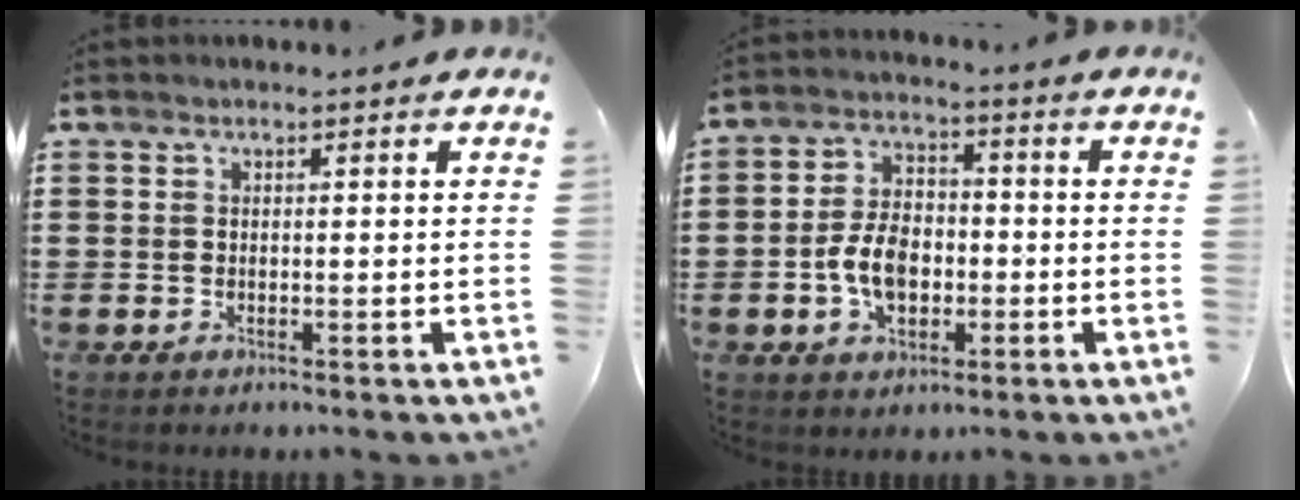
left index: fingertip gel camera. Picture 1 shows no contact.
{"total": 7.1, "force": [-1.8, 4.6, 5.2], "torque": [-0.121, 0.005, -0.040]}